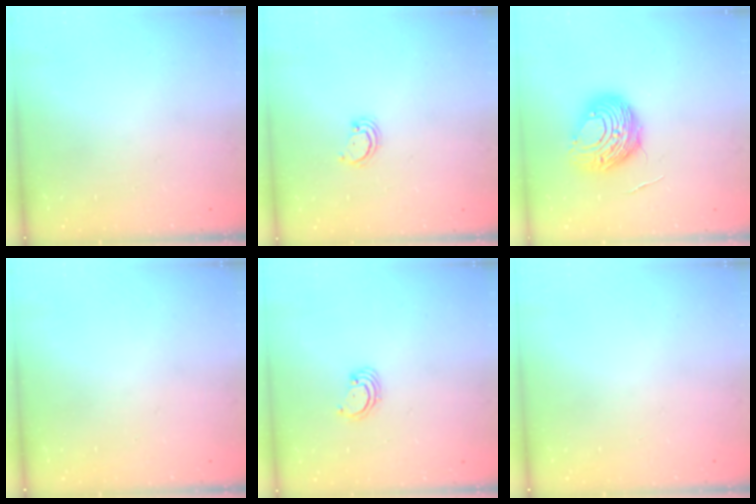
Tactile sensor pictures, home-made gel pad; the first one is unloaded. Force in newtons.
{"total": 2.5, "press": 2.4, "slide": 0.2}
{"total": 10.8, "press": 10.8, "slide": 1.1}
{"total": 0.0}
{"total": 2.5, "press": 2.5, "slide": 0.2}
{"total": 0.0}